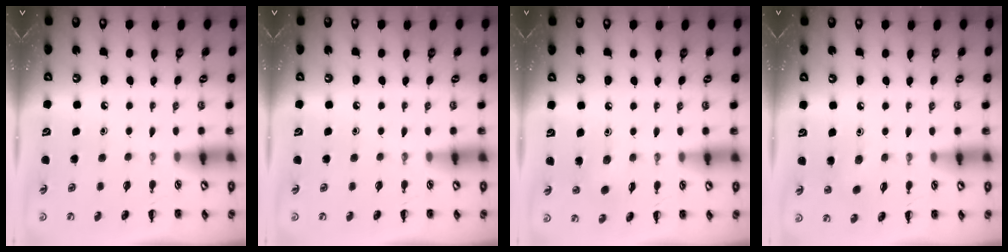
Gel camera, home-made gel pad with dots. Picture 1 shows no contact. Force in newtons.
{"total": 0.0}
{"total": 2.7, "press": 2.6, "slide": 0.6}
{"total": 4.2, "press": 4.0, "slide": 1.3}